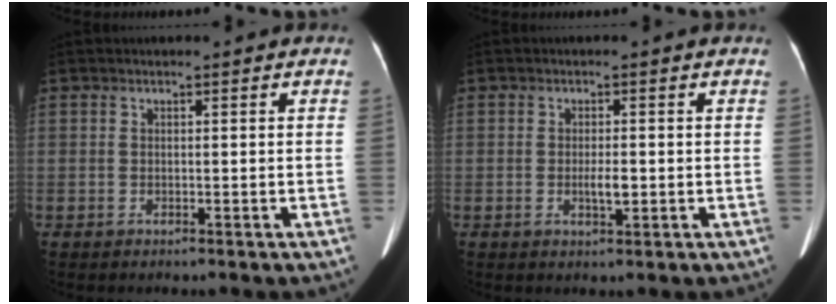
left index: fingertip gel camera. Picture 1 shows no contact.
{"total": 2.2, "force": [-0.4, 0.5, 2.1], "torque": [-0.041, -0.002, -0.004]}